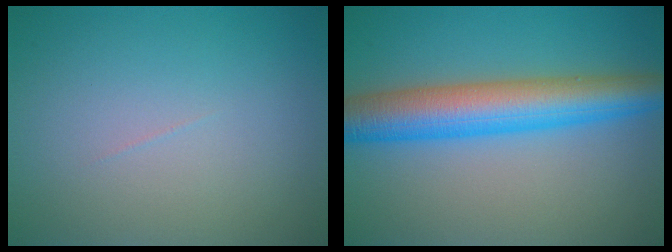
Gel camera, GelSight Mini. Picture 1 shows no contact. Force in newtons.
{"total": 7.7, "press": 7.7, "slide": 0.0}